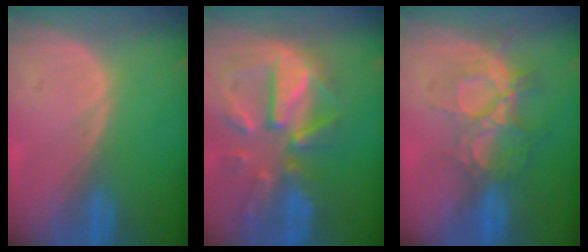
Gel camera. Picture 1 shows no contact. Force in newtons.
{"total": 11.9, "press": 10.4, "slide": 5.8}
{"total": 9.3, "press": 7.9, "slide": 4.9}